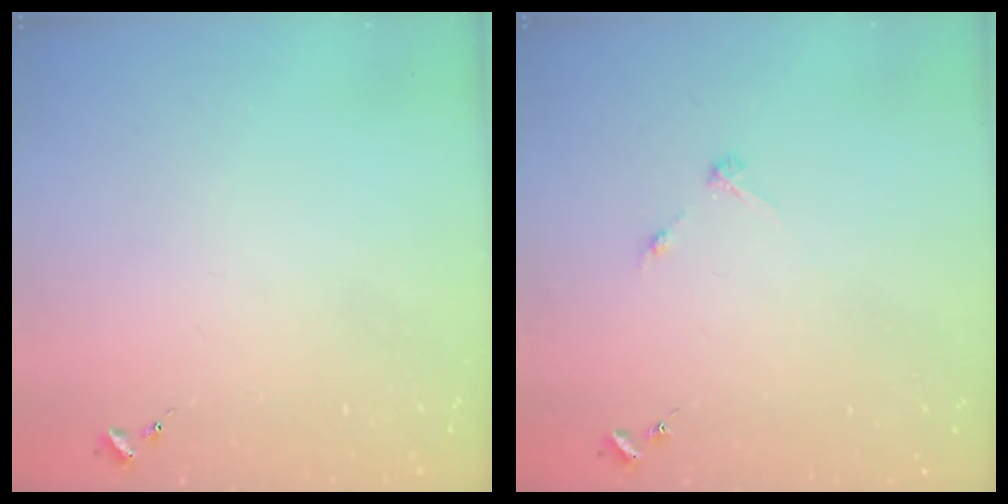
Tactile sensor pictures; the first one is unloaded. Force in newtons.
{"total": 2.8, "press": 2.8, "slide": 0.3}